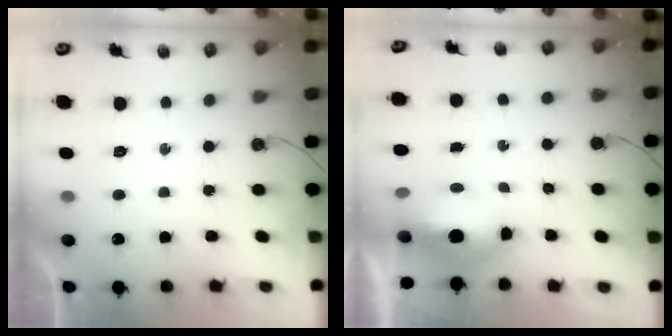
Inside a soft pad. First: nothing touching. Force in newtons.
{"total": 7.7, "press": 7.6, "slide": 1.4}